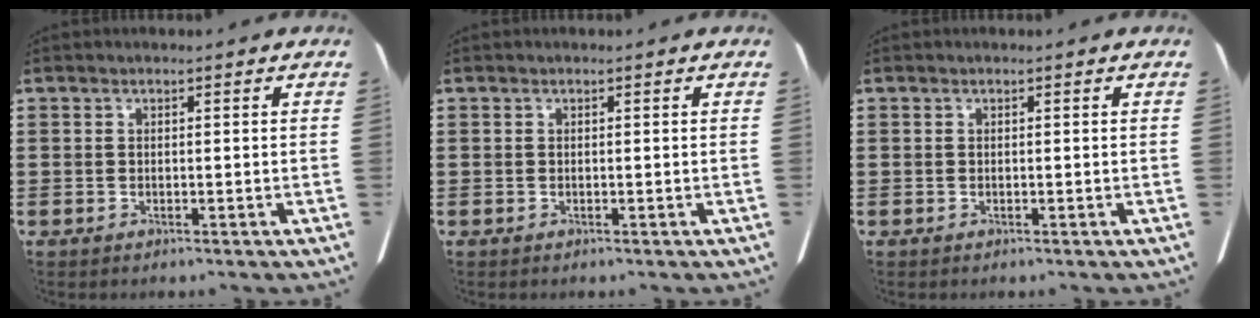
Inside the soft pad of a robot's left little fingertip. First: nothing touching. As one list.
[{"total": 0.0}, {"total": 0.0}]